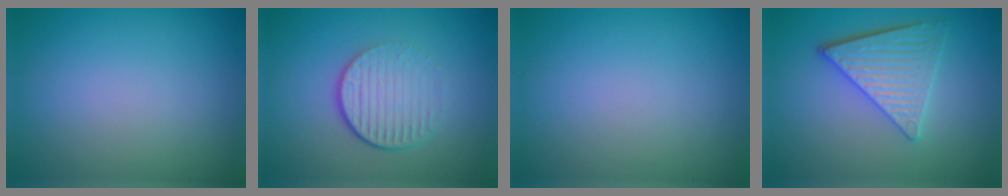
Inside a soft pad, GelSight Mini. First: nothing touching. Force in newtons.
{"total": 4.5, "press": 2.8, "slide": 3.5}
{"total": 0.0}
{"total": 4.8, "press": 3.9, "slide": 2.8}